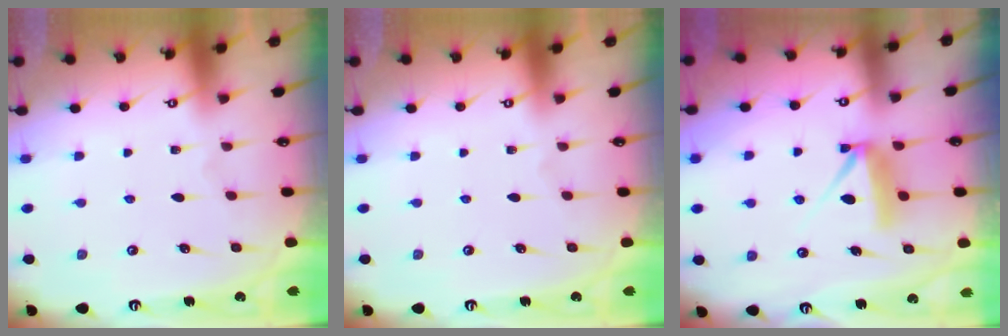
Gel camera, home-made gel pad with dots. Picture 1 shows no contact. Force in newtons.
{"total": 0.0}
{"total": 7.7, "press": 7.6, "slide": 0.4}